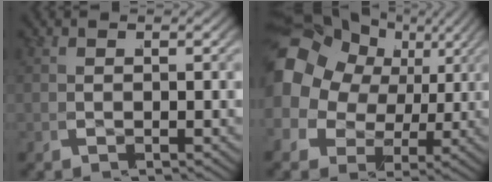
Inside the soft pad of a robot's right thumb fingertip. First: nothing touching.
{"total": 11.8, "force": [3.1, 9.7, 6.0], "torque": [-0.139, -0.004, 0.044]}